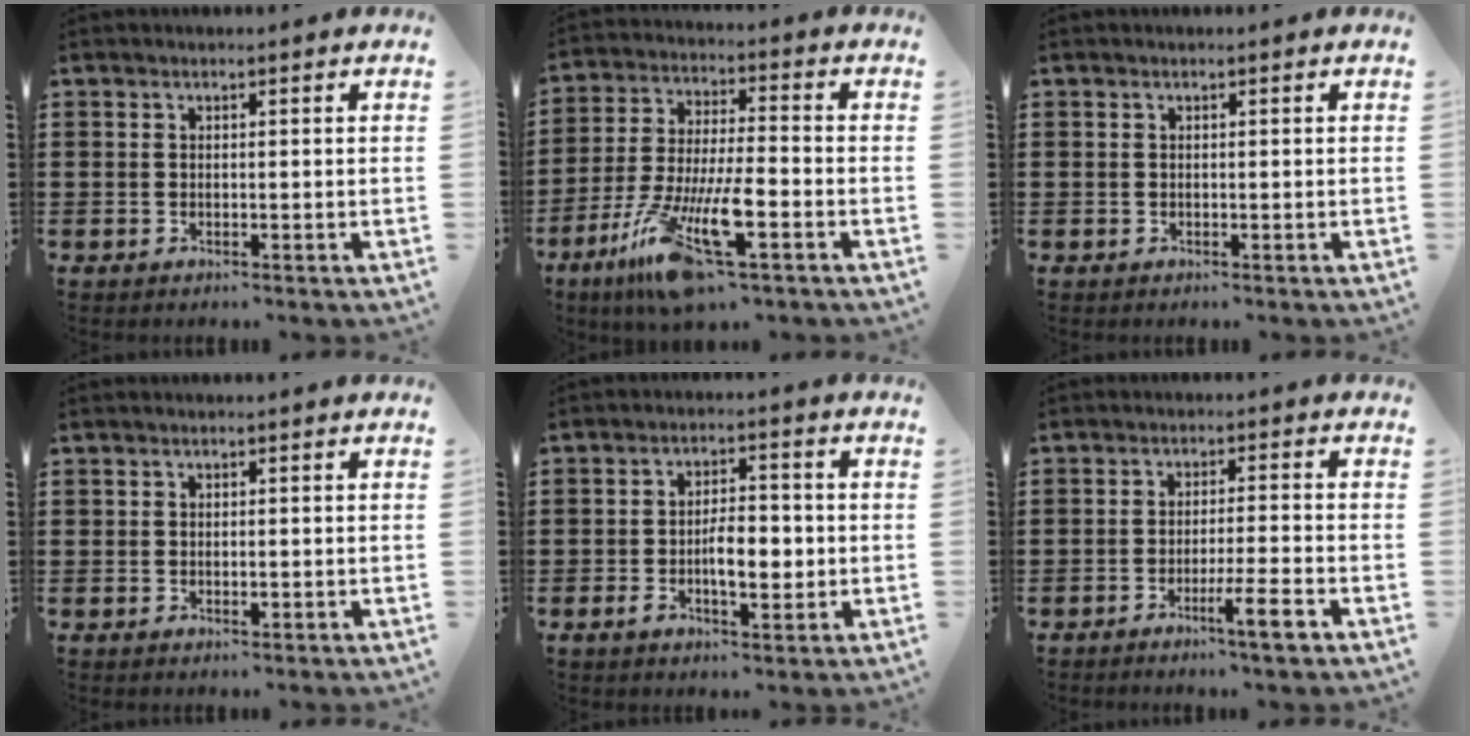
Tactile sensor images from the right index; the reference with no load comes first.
{"total": 13.4, "force": [-7.8, 2.6, 10.5], "torque": [-0.228, -0.006, -0.146]}
{"total": 0.0}
{"total": 0.9, "force": [-0.1, 0.4, 0.7], "torque": [-0.014, -0.001, -0.002]}
{"total": 6.2, "force": [-0.9, 3.0, 5.3], "torque": [-0.079, 0.004, -0.020]}
{"total": 5.7, "force": [-3.5, 0.0, 4.5], "torque": [-0.078, -0.009, -0.059]}